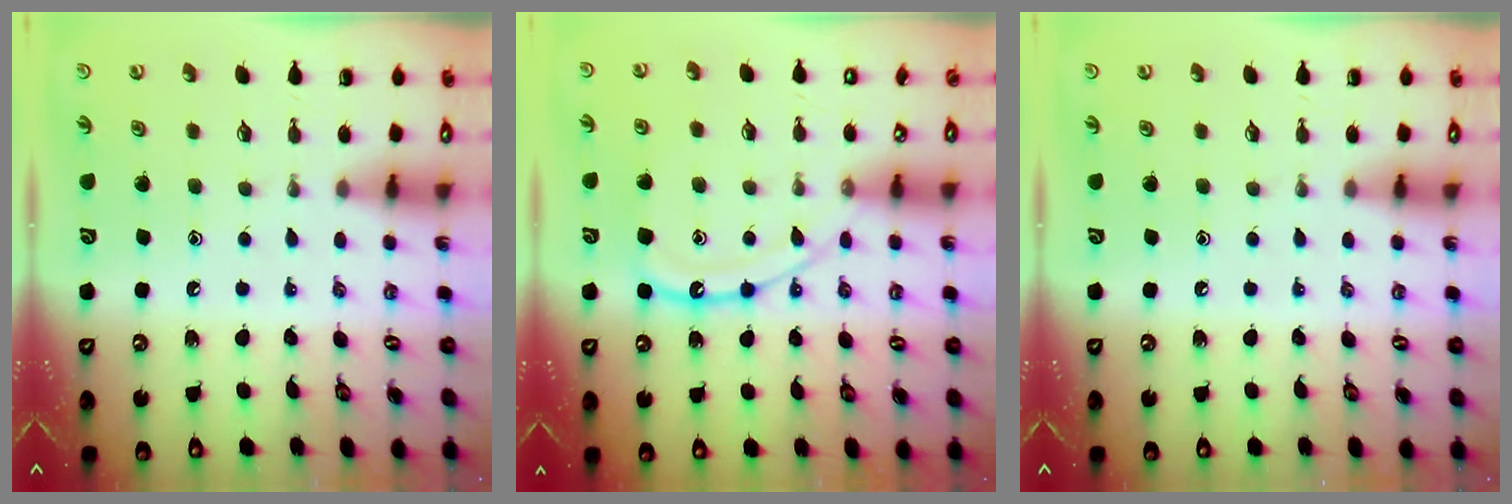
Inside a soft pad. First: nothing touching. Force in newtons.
{"total": 12.8, "press": 12.7, "slide": 1.3}
{"total": 0.0}